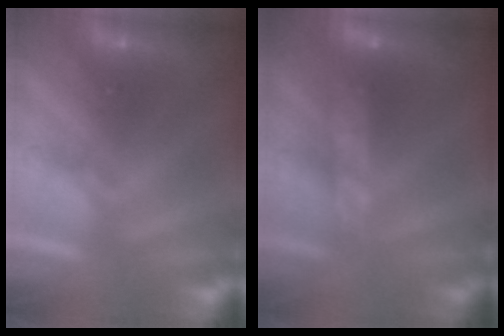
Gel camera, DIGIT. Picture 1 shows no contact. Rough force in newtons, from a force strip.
{"total": 6.4}